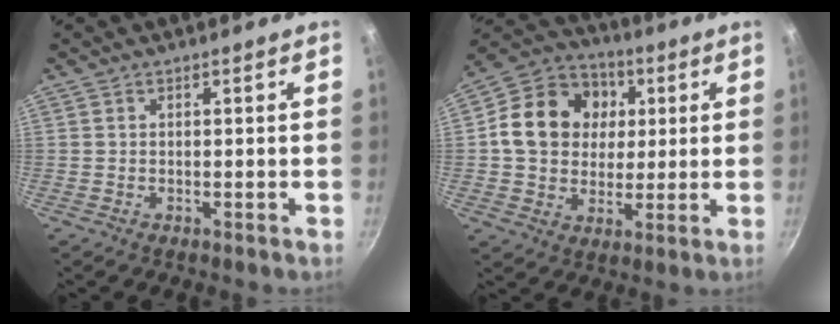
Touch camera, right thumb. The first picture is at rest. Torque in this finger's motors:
{"motor_torque": [-0.69, 0.88, 0.61, -0.40, 0.09]}